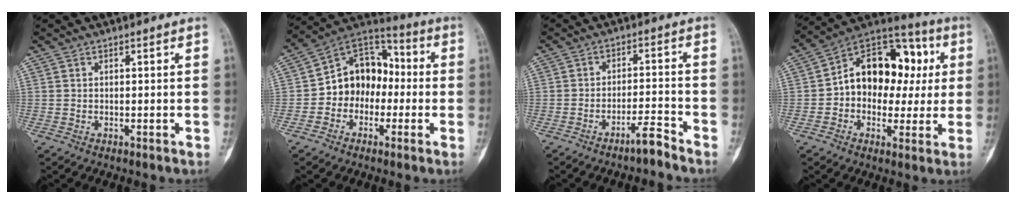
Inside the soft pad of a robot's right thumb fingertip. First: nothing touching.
{"total": 13.0, "force": [-1.7, 10.3, 7.8], "torque": [-0.076, 0.048, -0.043]}
{"total": 4.1, "force": [-3.4, 0.2, 2.3], "torque": [-0.038, 0.030, -0.060]}
{"total": 18.5, "force": [1.9, 13.2, 12.9], "torque": [-0.133, 0.041, 0.020]}